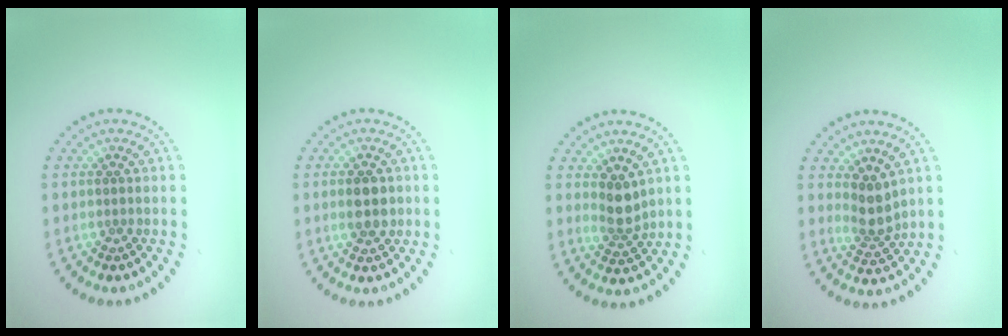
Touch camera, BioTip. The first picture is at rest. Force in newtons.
{"total": 2.7, "press": 2.7, "slide": 0.1}
{"total": 2.4, "press": 1.9, "slide": 1.4}
{"total": 2.5, "press": 1.9, "slide": 1.6}